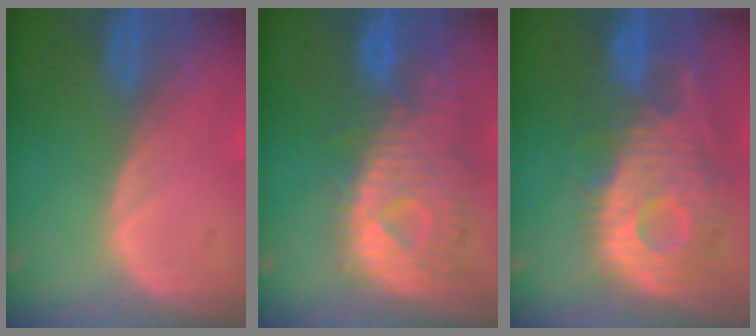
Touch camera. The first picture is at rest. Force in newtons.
{"total": 11.1, "press": 9.8, "slide": 5.2}
{"total": 12.4, "press": 10.9, "slide": 5.9}